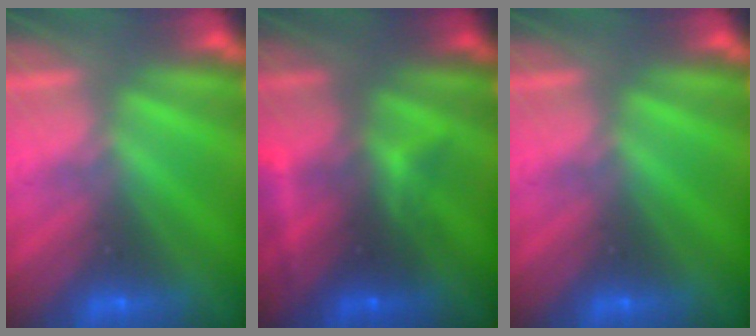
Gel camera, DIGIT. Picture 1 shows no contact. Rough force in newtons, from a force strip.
{"total": 2.5}
{"total": 0.0}